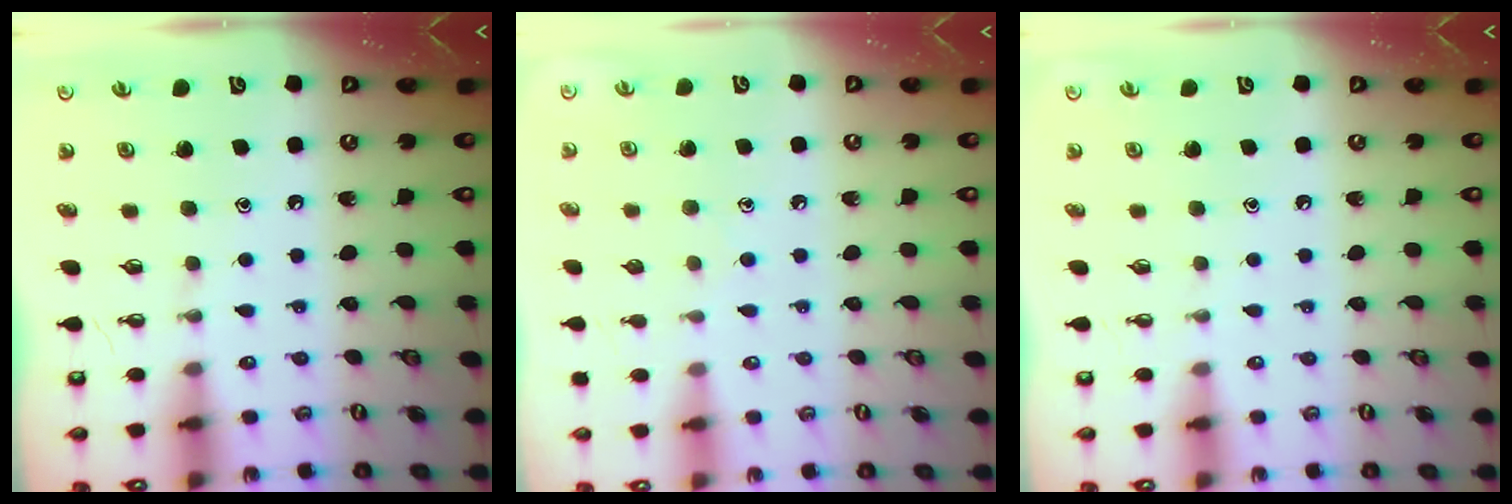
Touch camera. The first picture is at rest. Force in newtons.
{"total": 5.2, "press": 5.2, "slide": 0.6}
{"total": 0.0}